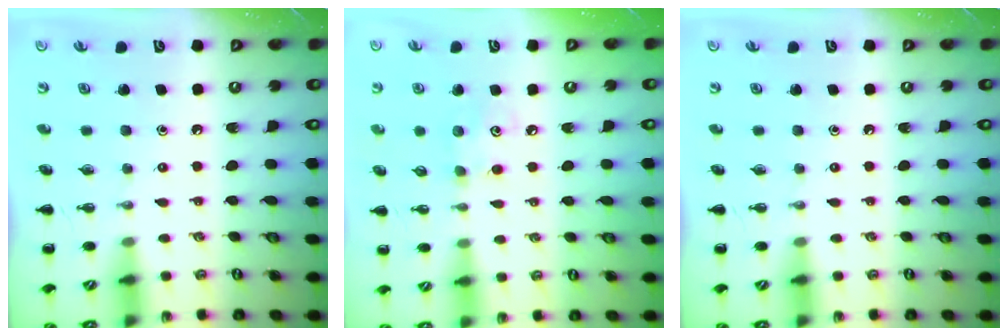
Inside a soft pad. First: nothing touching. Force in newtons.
{"total": 5.0, "press": 4.9, "slide": 0.9}
{"total": 0.0}